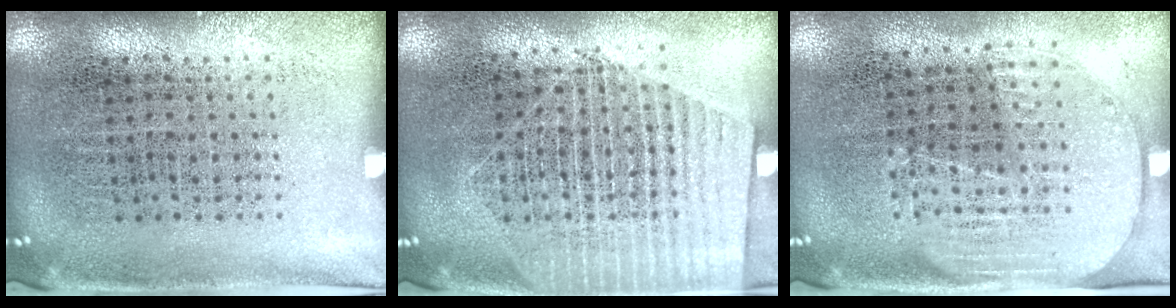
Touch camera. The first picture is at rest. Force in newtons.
{"total": 1.7, "press": 1.5, "slide": 0.8}
{"total": 1.6, "press": 1.4, "slide": 0.7}